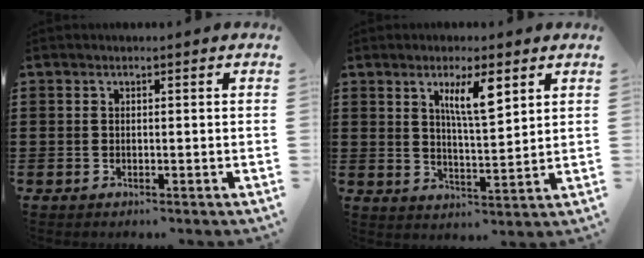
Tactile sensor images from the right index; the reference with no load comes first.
{"total": 6.5, "force": [3.4, 1.6, 5.4], "torque": [-0.107, 0.004, 0.055]}